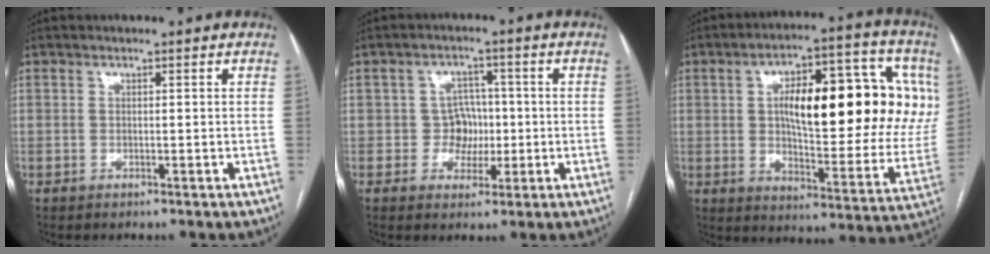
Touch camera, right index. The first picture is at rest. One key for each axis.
{"total": 4.3, "fx": -0.5, "fy": 4.1, "fz": 1.4, "tx": -0.009, "ty": 0.015, "tz": -0.005}
{"total": 25.8, "fx": 5.3, "fy": 8.3, "fz": 23.9, "tx": -0.299, "ty": 0.040, "tz": 0.081}